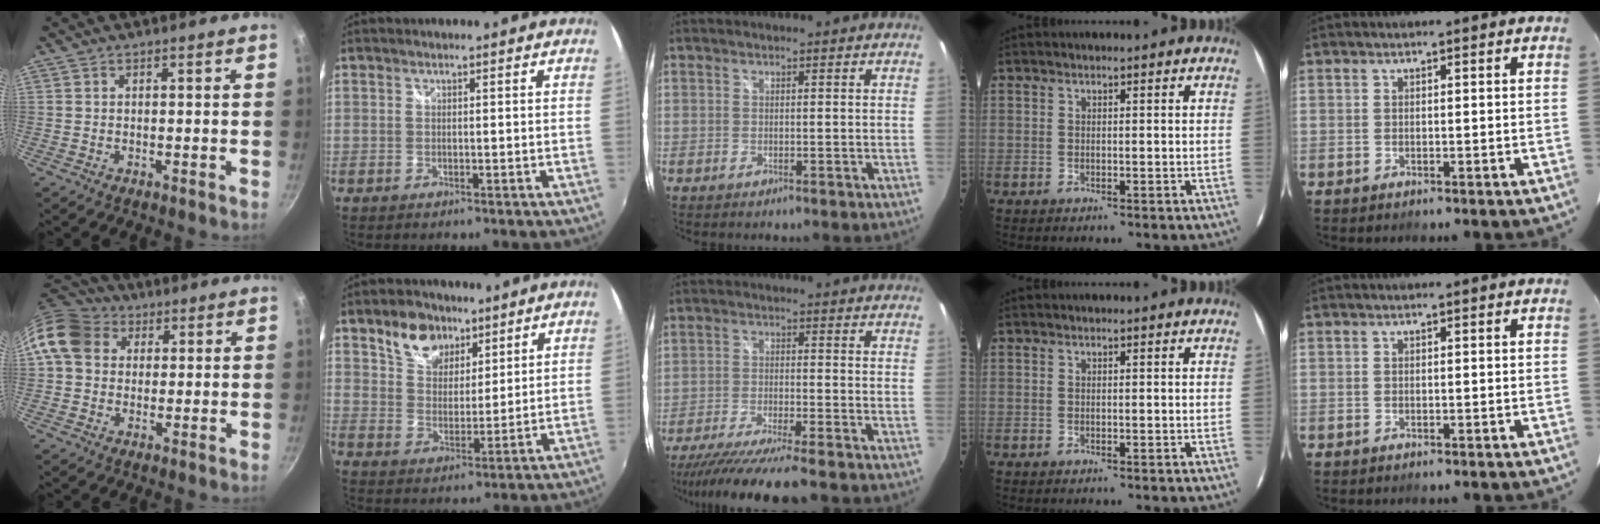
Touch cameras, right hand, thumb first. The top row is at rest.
{"thumb": {"total": 10.8, "force": [2.8, 9.0, 5.3], "torque": [-0.078, 0.019, 0.035]}, "index": {"total": 9.4, "force": [6.2, 5.9, 3.9], "torque": [-0.070, 0.020, 0.113]}, "middle": {"total": 13.5, "force": [-11.7, -0.2, 6.7], "torque": [-0.140, -0.032, -0.194]}}